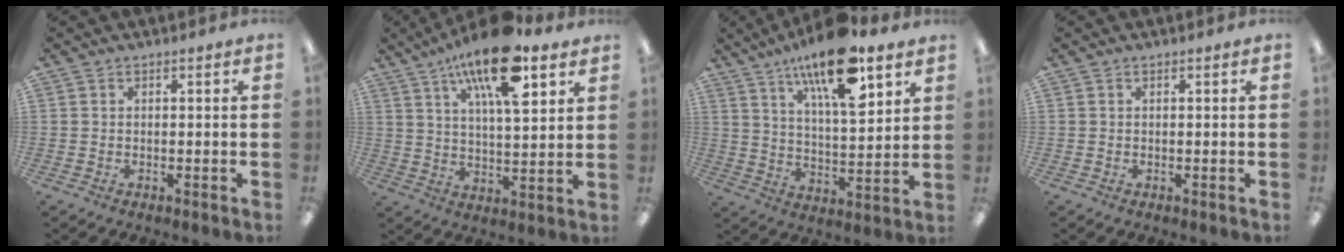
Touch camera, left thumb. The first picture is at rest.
{"total": 18.1, "force": [10.7, 6.3, 13.2], "torque": [-0.215, -0.043, 0.173]}
{"total": 19.1, "force": [12.4, 6.2, 13.1], "torque": [-0.213, -0.062, 0.200]}
{"total": 0.0}